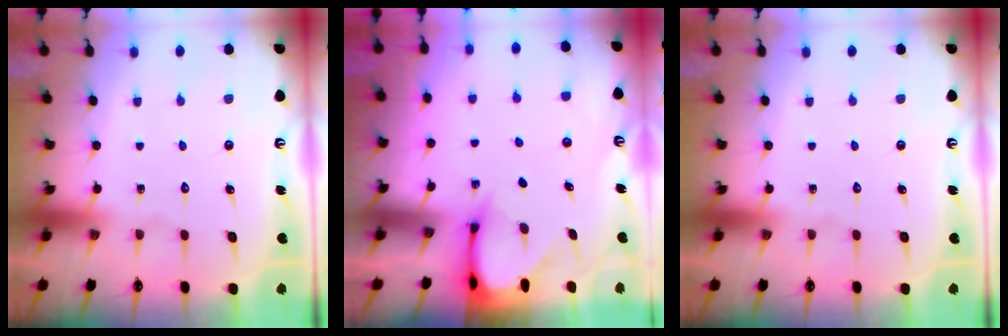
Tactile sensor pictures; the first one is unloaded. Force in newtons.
{"total": 3.2, "press": 3.2, "slide": 0.1}
{"total": 0.0}